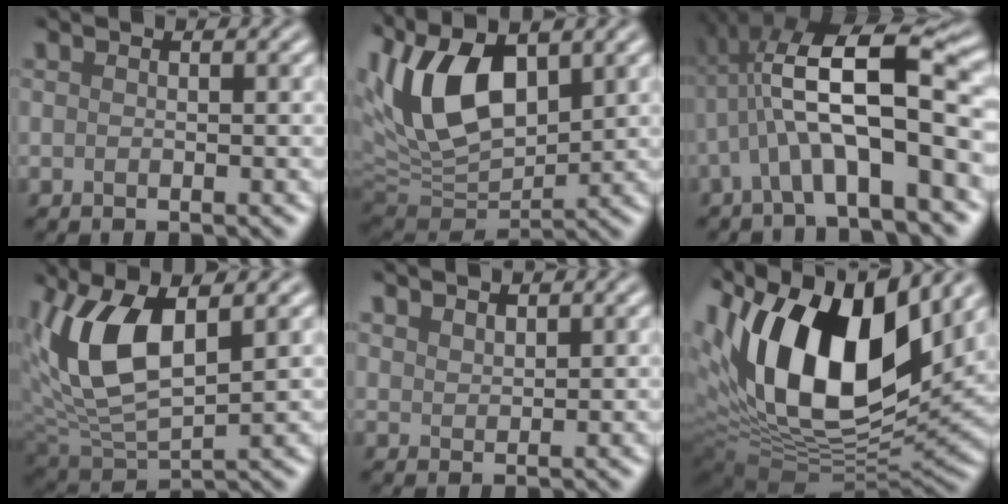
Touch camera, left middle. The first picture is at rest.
{"total": 9.7, "force": [3.0, 4.8, 7.8], "torque": [-0.169, 0.015, 0.058]}
{"total": 10.0, "force": [-1.0, 2.9, 9.5], "torque": [-0.173, 0.033, -0.012]}
{"total": 8.3, "force": [2.8, 3.8, 6.9], "torque": [-0.158, 0.006, 0.059]}
{"total": 2.2, "force": [2.2, 0.1, -0.2], "torque": [0.000, 0.009, 0.052]}
{"total": 15.7, "force": [4.6, 7.9, 12.8], "torque": [-0.231, 0.012, 0.078]}